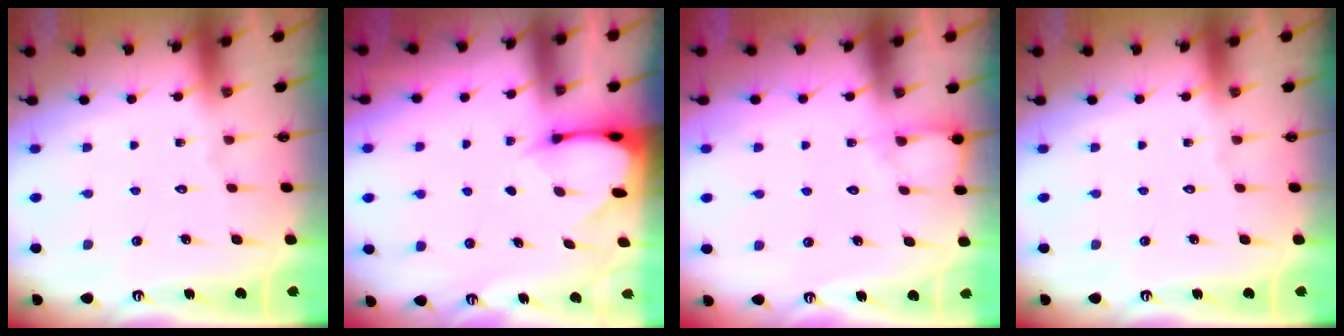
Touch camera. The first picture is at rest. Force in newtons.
{"total": 2.6, "press": 2.5, "slide": 0.3}
{"total": 3.3, "press": 3.3, "slide": 0.4}
{"total": 0.0}